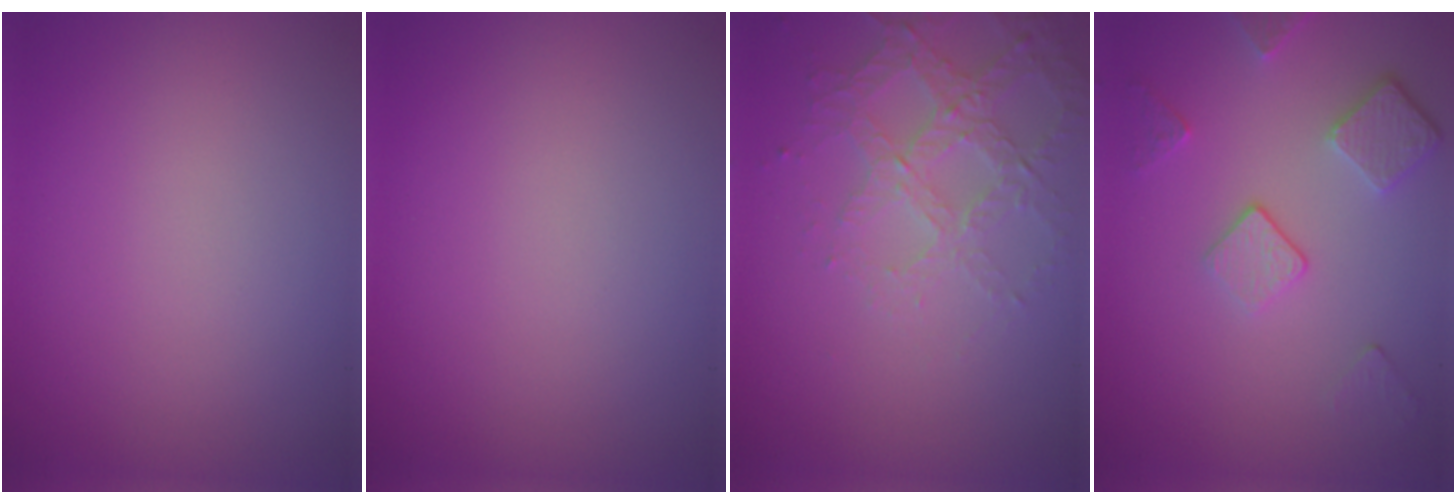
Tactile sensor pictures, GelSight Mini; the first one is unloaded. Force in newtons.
{"total": 0.0}
{"total": 4.2, "press": 3.0, "slide": 2.9}
{"total": 3.7, "press": 2.8, "slide": 2.4}